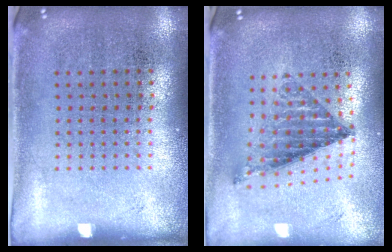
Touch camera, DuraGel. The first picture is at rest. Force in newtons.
{"total": 0.8, "press": 0.8, "slide": 0.2}